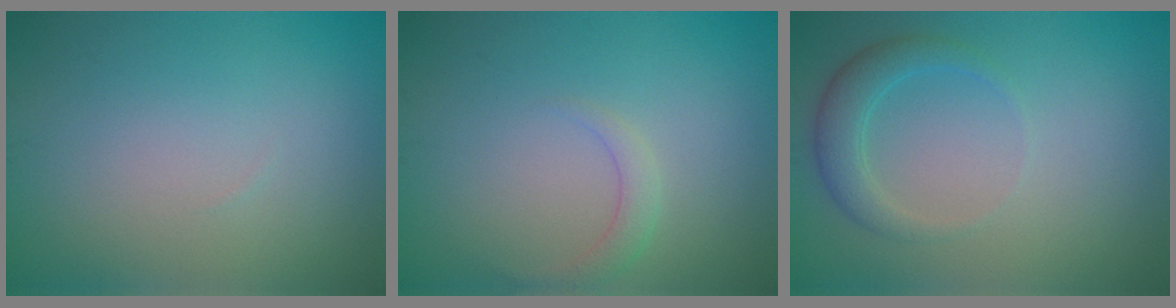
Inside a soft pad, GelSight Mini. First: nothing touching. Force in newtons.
{"total": 1.5, "press": 1.5, "slide": 0.1}
{"total": 2.7, "press": 2.7, "slide": 0.1}